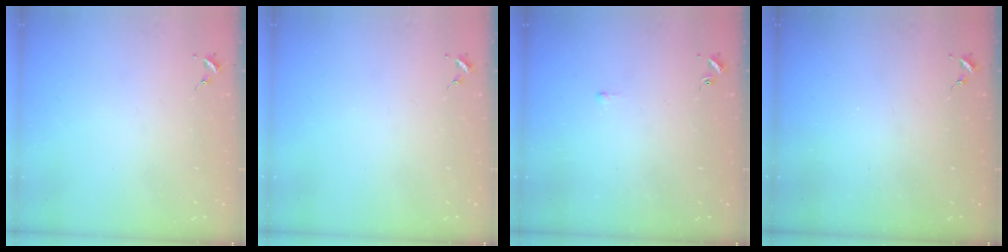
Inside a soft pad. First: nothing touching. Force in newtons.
{"total": 0.0}
{"total": 1.8, "press": 1.8, "slide": 0.3}
{"total": 0.0}